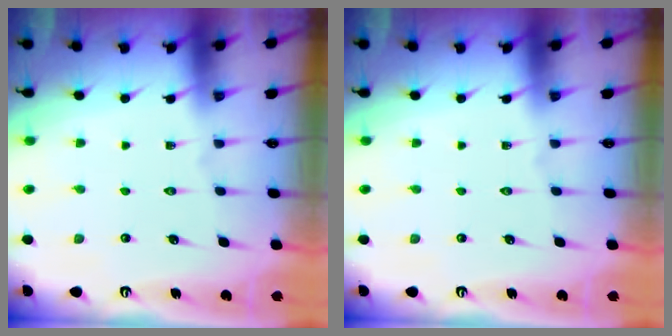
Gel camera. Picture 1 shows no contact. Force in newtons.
{"total": 0.0}